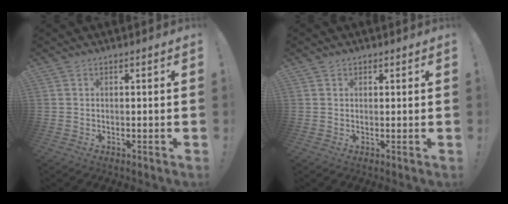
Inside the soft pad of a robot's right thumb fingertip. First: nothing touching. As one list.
[{"total": 1.0, "force": [0.5, 0.8, 0.0], "torque": [0.008, -0.005, 0.008]}]